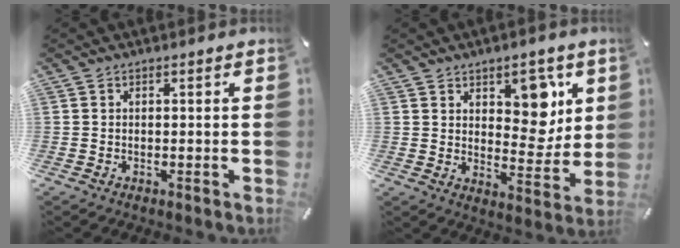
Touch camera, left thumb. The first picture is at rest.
{"total": 10.3, "force": [4.9, 6.6, 6.3], "torque": [-0.061, -0.033, 0.080]}